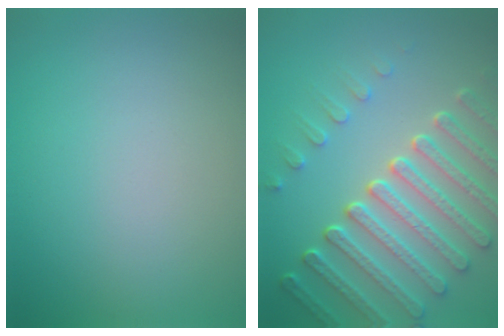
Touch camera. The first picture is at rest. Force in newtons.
{"total": 7.1, "press": 5.4, "slide": 4.7}